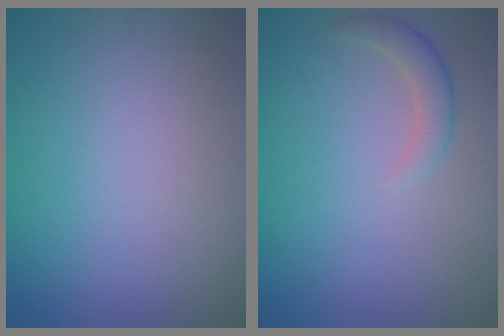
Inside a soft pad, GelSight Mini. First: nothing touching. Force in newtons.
{"total": 1.8, "press": 1.7, "slide": 0.2}